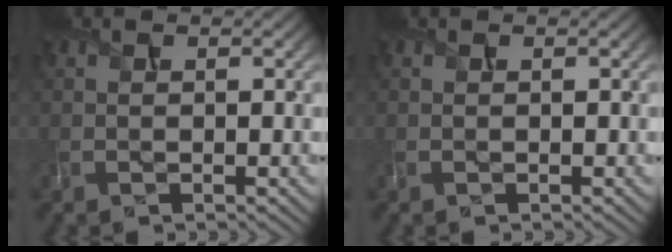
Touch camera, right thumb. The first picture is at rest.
{"total": 0.0}